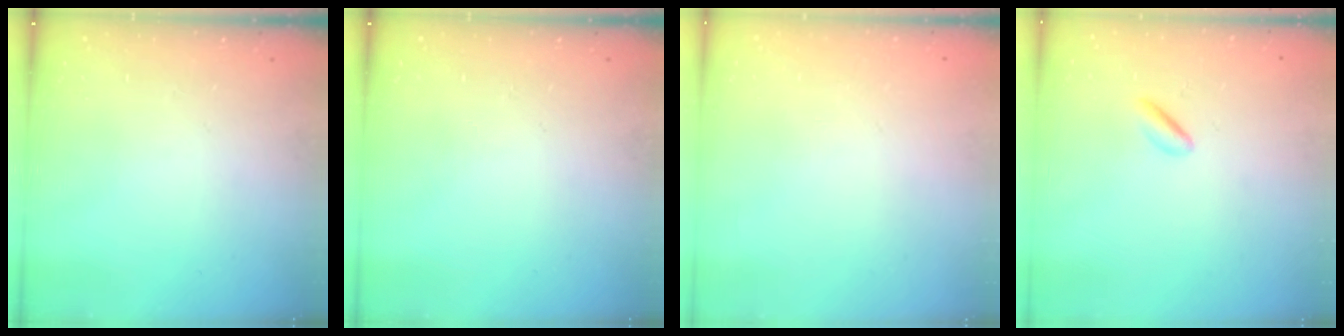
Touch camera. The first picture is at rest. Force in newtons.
{"total": 0.0}
{"total": 2.1, "press": 2.1, "slide": 0.1}
{"total": 1.4, "press": 1.2, "slide": 0.7}